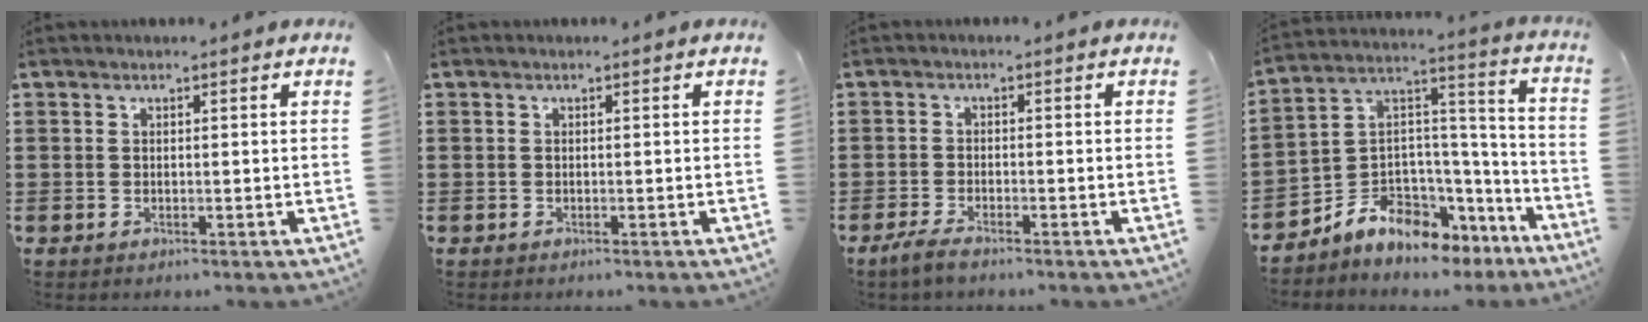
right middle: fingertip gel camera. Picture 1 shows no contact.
{"total": 0.0}
{"total": 2.1, "force": [-1.6, 0.4, 1.3], "torque": [-0.029, 0.001, -0.034]}
{"total": 6.8, "force": [-6.0, 3.2, 0.8], "torque": [-0.037, -0.010, -0.119]}